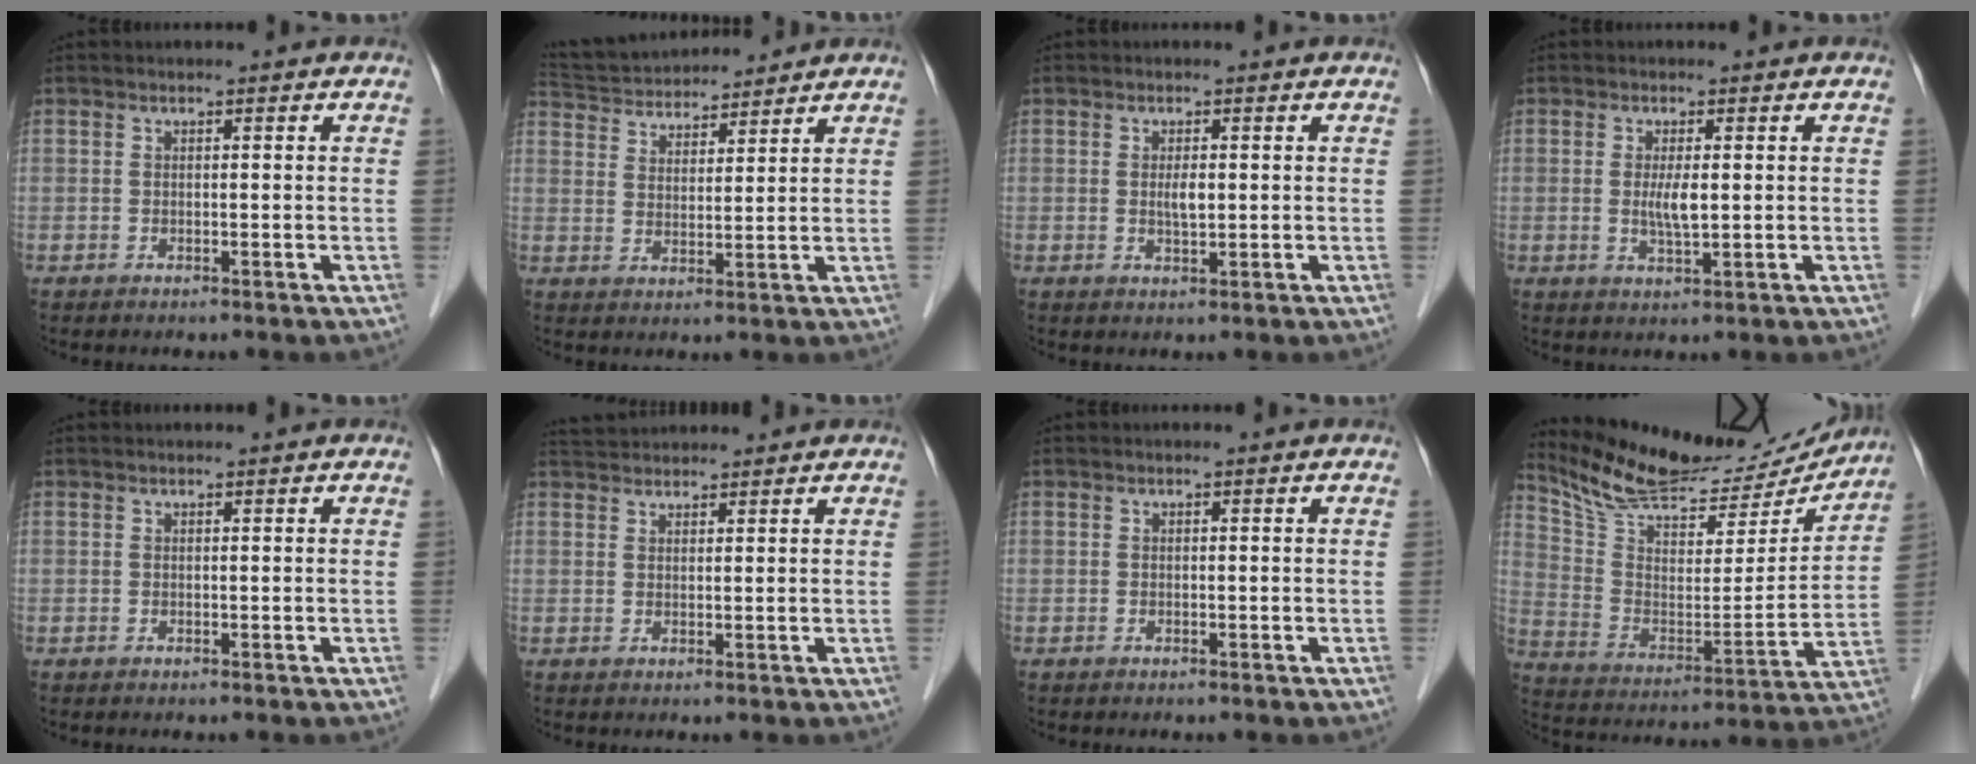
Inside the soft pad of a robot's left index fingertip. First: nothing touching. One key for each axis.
{"total": 12.3, "fx": 11.6, "fy": 2.5, "fz": 3.4, "tx": -0.067, "ty": 0.036, "tz": 0.199}
{"total": 1.8, "fx": 0.3, "fy": 0.5, "fz": 1.7, "tx": -0.034, "ty": -0.002, "tz": 0.007}
{"total": 2.9, "fx": 0.3, "fy": 0.4, "fz": 2.9, "tx": -0.060, "ty": -0.005, "tz": 0.009}
{"total": 0.6, "fx": 0.5, "fy": 0.0, "fz": 0.2, "tx": -0.006, "ty": 0.002, "tz": 0.010}
{"total": 4.8, "fx": 4.7, "fy": 0.6, "fz": 0.8, "tx": -0.016, "ty": 0.038, "tz": 0.082}
{"total": 0.0}
{"total": 23.0, "fx": 21.3, "fy": 5.6, "fz": 6.5, "tx": -0.116, "ty": -0.025, "tz": 0.326}